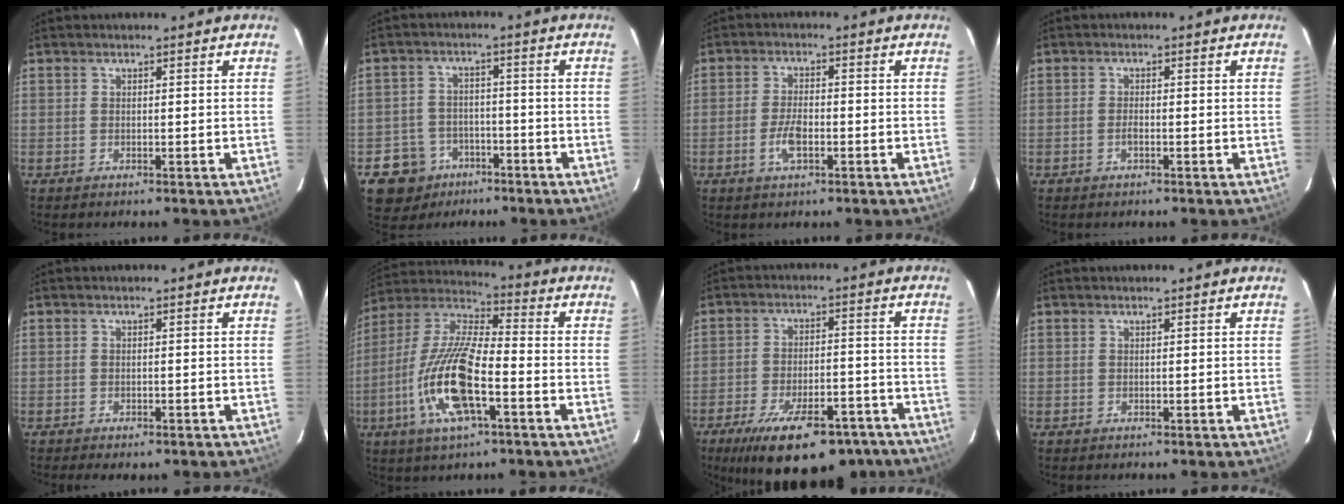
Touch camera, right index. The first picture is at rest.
{"total": 8.6, "force": [-4.9, 7.0, 1.0], "torque": [-0.042, 0.029, -0.072]}
{"total": 4.9, "force": [-1.9, 2.1, 4.0], "torque": [-0.083, 0.000, -0.035]}
{"total": 1.6, "force": [-0.7, 0.7, 1.2], "torque": [-0.025, 0.002, -0.014]}
{"total": 2.6, "force": [-2.0, 1.0, 1.3], "torque": [-0.029, -0.011, -0.028]}
{"total": 17.2, "force": [-6.3, 5.2, 15.1], "torque": [-0.314, -0.012, -0.129]}
{"total": 21.6, "force": [-15.8, 8.1, 12.3], "torque": [-0.213, -0.020, -0.215]}
{"total": 0.0}